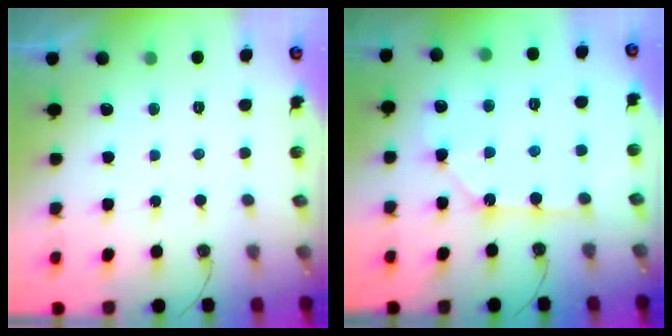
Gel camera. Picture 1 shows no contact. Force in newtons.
{"total": 10.7, "press": 10.6, "slide": 1.2}